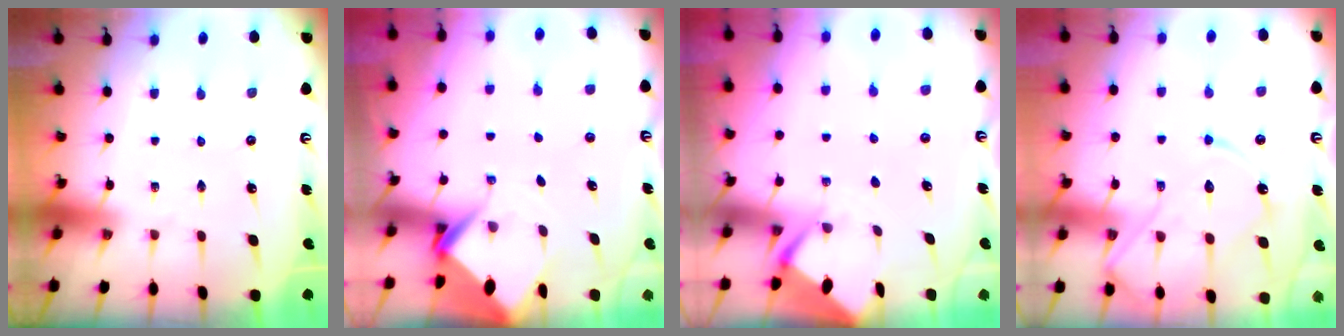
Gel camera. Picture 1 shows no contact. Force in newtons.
{"total": 5.5, "press": 5.5, "slide": 0.4}
{"total": 2.6, "press": 2.6, "slide": 0.4}
{"total": 12.7, "press": 12.6, "slide": 1.0}